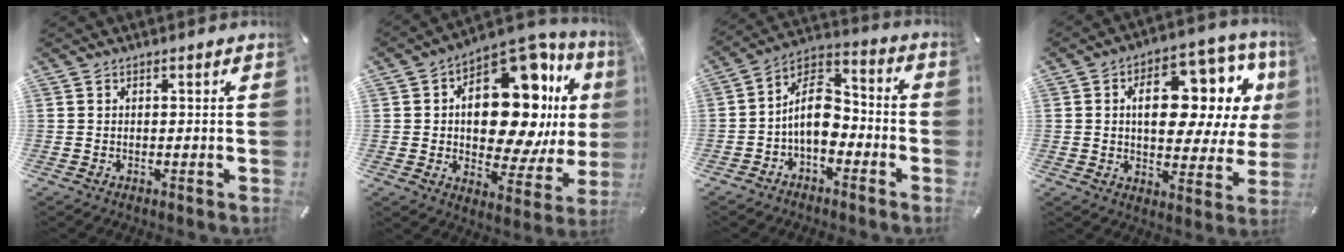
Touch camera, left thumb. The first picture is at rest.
{"total": 22.7, "force": [5.9, 12.1, 18.3], "torque": [-0.270, -0.054, 0.092]}
{"total": 11.8, "force": [-3.3, 7.7, 8.2], "torque": [-0.157, 0.021, -0.060]}
{"total": 17.4, "force": [5.9, 10.1, 12.9], "torque": [-0.179, -0.035, 0.097]}